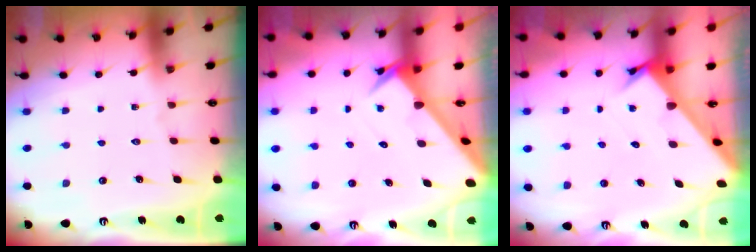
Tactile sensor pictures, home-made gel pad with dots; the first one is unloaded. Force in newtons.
{"total": 3.0, "press": 3.0, "slide": 0.2}
{"total": 2.8, "press": 2.8, "slide": 0.3}